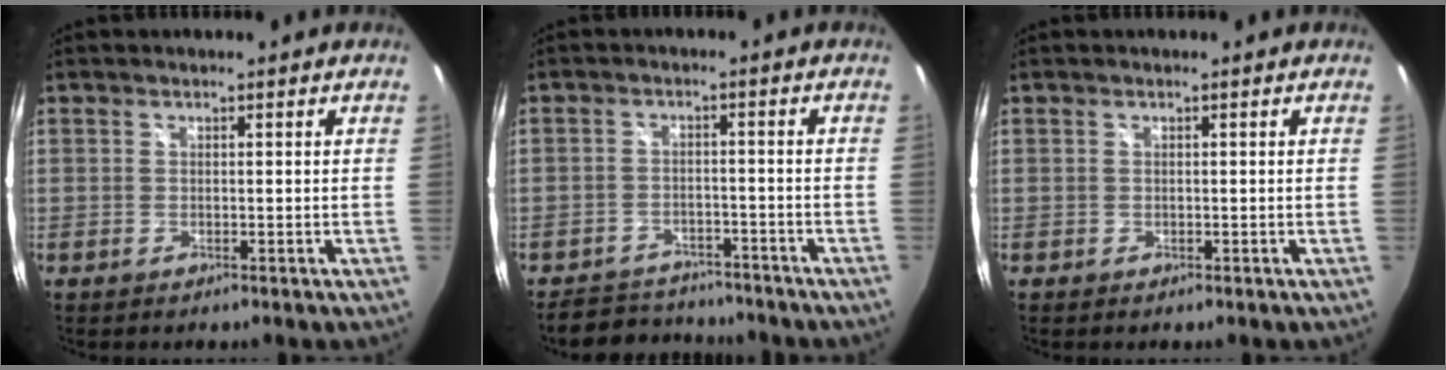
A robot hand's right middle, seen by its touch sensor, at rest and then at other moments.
{"total": 8.6, "force": [-7.8, 3.1, 1.5], "torque": [-0.045, 0.019, -0.111]}
{"total": 0.0}